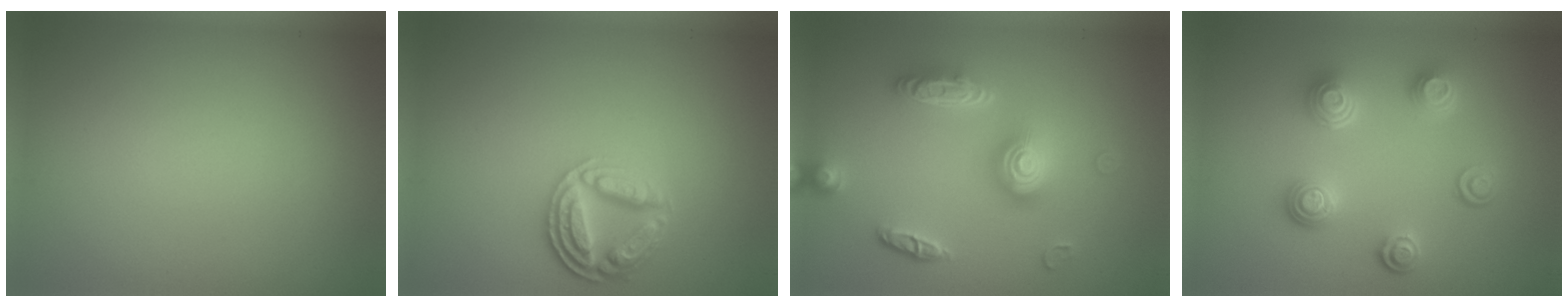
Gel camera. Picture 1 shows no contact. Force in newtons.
{"total": 4.0, "press": 3.2, "slide": 2.5}
{"total": 4.7, "press": 3.6, "slide": 3.0}
{"total": 4.3, "press": 3.4, "slide": 2.6}